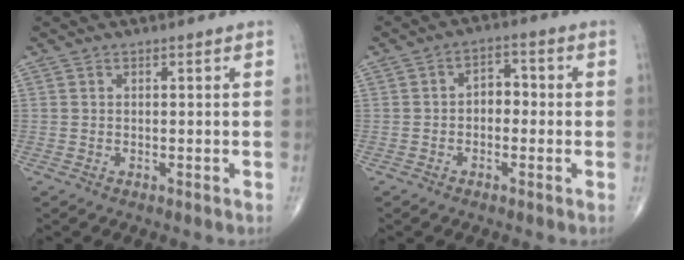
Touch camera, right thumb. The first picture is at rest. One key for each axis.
{"total": 4.6, "fx": -0.4, "fy": 3.3, "fz": 3.2, "tx": -0.028, "ty": 0.019, "tz": -0.017}